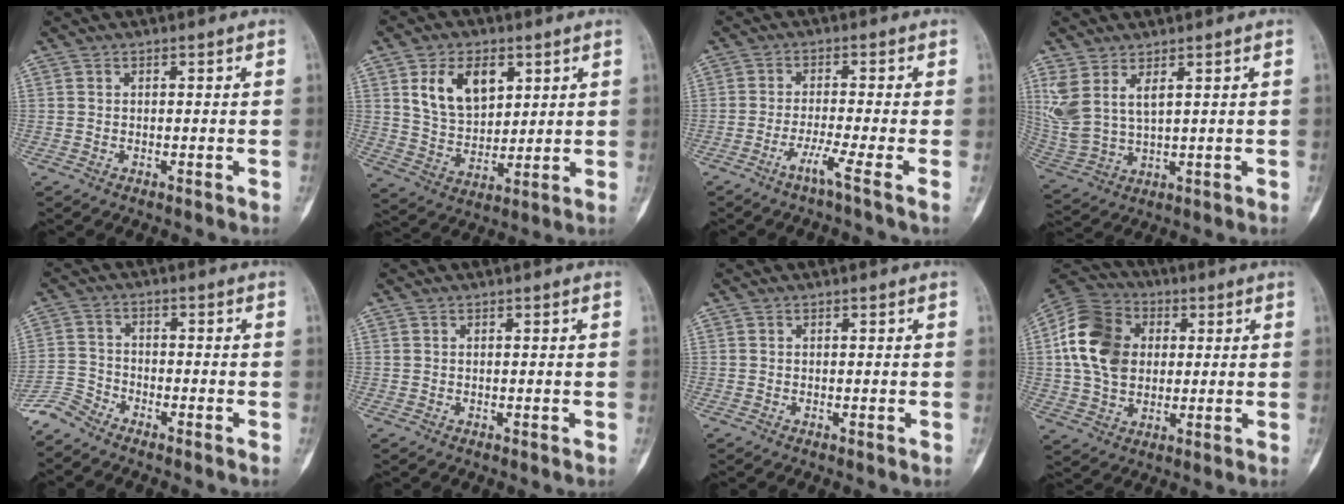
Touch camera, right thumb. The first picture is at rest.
{"total": 11.8, "force": [4.8, 7.3, 7.9], "torque": [-0.112, -0.020, 0.096]}
{"total": 4.4, "force": [-2.5, -1.4, 3.3], "torque": [-0.080, 0.002, -0.055]}
{"total": 8.5, "force": [4.0, 3.8, 6.4], "torque": [-0.146, -0.015, 0.097]}
{"total": 3.7, "force": [-3.5, 0.8, 0.3], "torque": [-0.009, 0.004, -0.080]}
{"total": 0.0}
{"total": 0.0}
{"total": 15.9, "force": [2.3, 12.2, 9.9], "torque": [-0.167, 0.012, 0.036]}